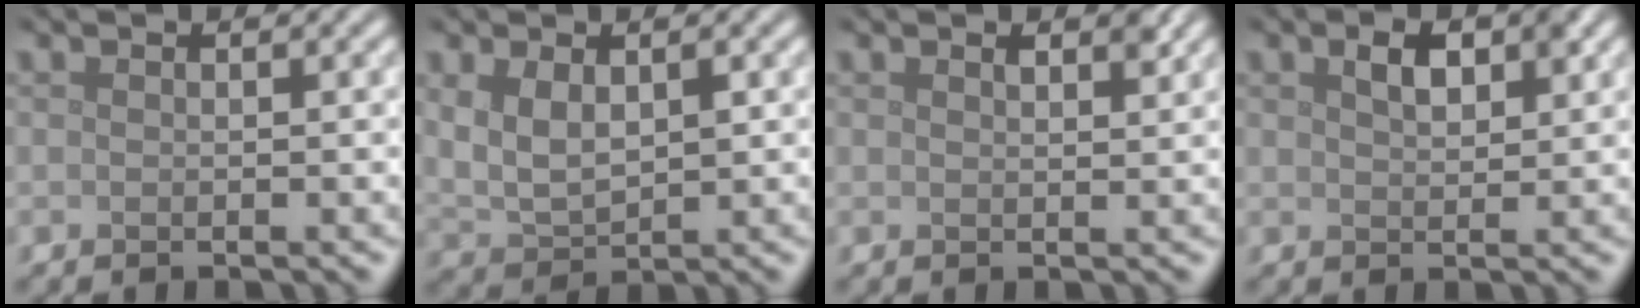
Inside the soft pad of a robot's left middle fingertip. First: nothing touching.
{"total": 4.0, "force": [0.8, 2.3, 3.1], "torque": [-0.073, -0.004, 0.022]}
{"total": 1.3, "force": [0.9, 0.4, 0.8], "torque": [-0.013, -0.001, 0.016]}
{"total": 2.8, "force": [1.3, 1.4, 2.0], "torque": [-0.035, 0.005, 0.024]}